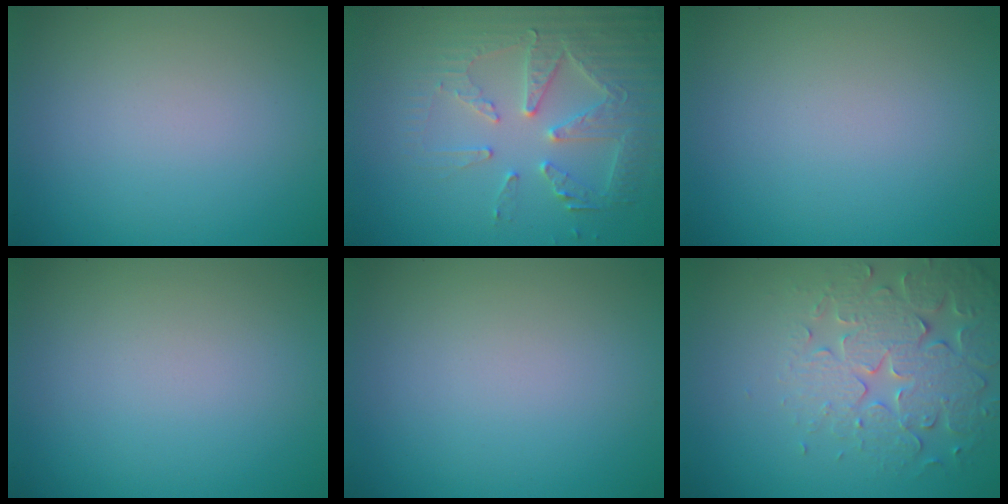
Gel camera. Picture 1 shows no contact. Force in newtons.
{"total": 4.5, "press": 4.5, "slide": 0.3}
{"total": 0.0}
{"total": 0.0}
{"total": 0.0}
{"total": 4.8, "press": 4.6, "slide": 1.5}